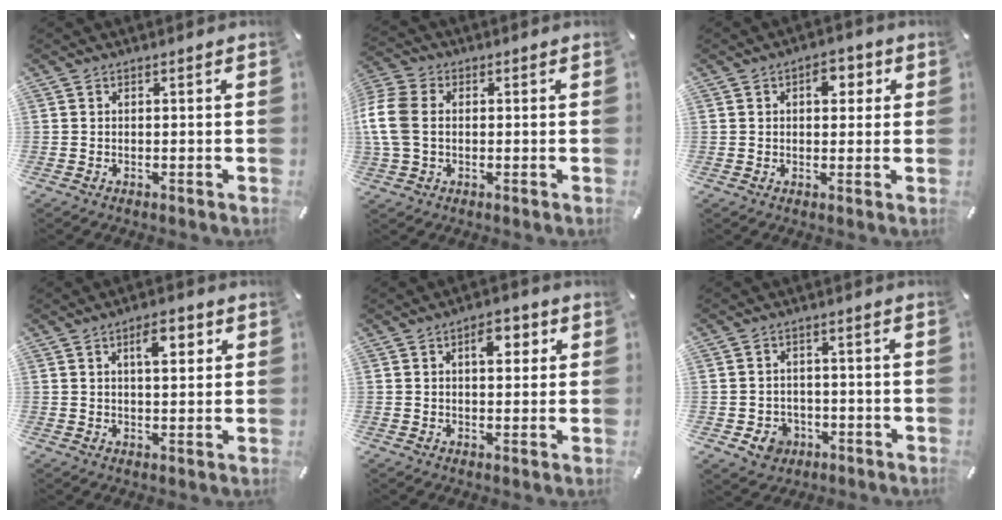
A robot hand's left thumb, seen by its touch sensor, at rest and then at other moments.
{"total": 9.4, "force": [0.3, 6.9, 6.4], "torque": [-0.153, 0.009, 0.008]}
{"total": 4.7, "force": [1.2, 3.1, 3.3], "torque": [-0.030, -0.005, 0.008]}
{"total": 6.0, "force": [2.6, 2.7, 4.7], "torque": [-0.060, -0.008, 0.035]}
{"total": 5.7, "force": [1.7, 3.4, 4.2], "torque": [-0.041, -0.008, 0.018]}
{"total": 5.5, "force": [-2.1, 4.8, 1.7], "torque": [-0.019, 0.009, -0.038]}